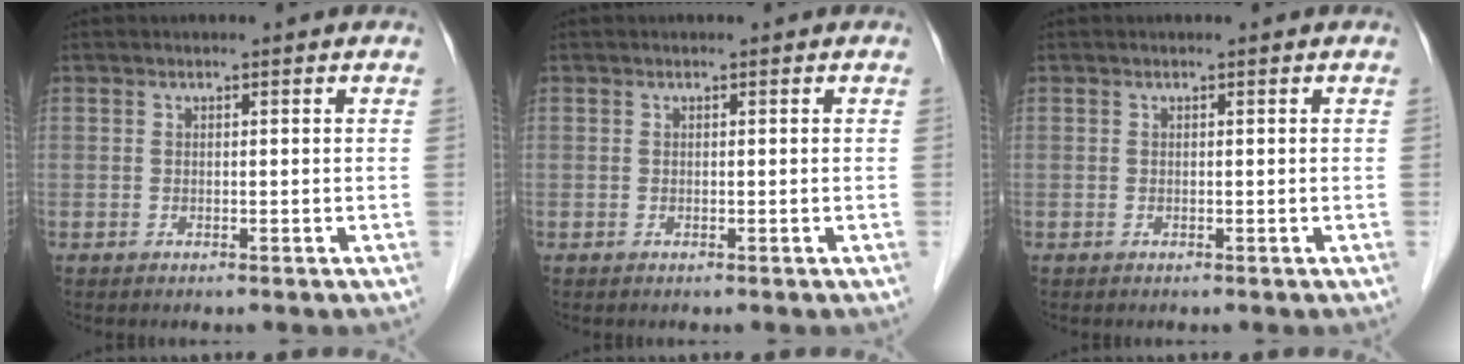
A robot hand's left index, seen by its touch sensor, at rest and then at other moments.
{"total": 0.0}
{"total": 0.0}